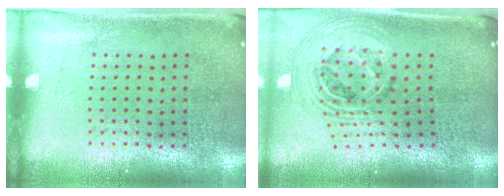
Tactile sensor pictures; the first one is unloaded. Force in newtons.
{"total": 1.8, "press": 1.5, "slide": 1.1}